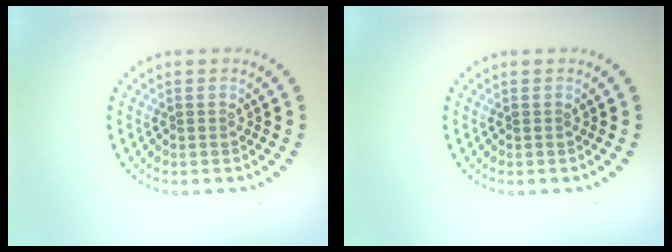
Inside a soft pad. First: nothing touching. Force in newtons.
{"total": 0.0}